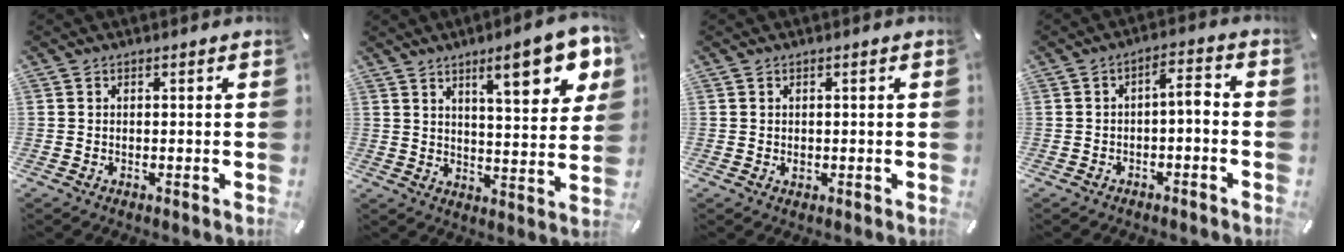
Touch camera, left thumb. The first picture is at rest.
{"total": 14.5, "force": [7.8, 4.3, 11.5], "torque": [-0.151, -0.036, 0.117]}
{"total": 0.8, "force": [0.0, 0.7, 0.4], "torque": [-0.008, 0.003, -0.002]}
{"total": 4.6, "force": [-1.7, 1.8, 3.8], "torque": [-0.068, 0.021, -0.036]}